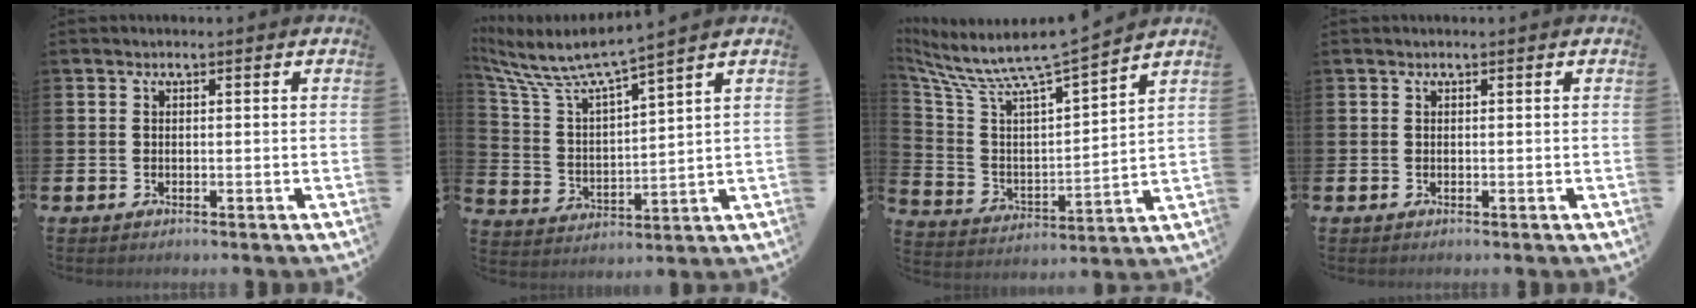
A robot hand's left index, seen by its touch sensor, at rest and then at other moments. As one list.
[{"total": 6.0, "force": [5.5, 0.1, 2.4], "torque": [-0.079, -0.044, 0.087]}, {"total": 8.7, "force": [7.9, 0.5, 3.7], "torque": [-0.110, -0.058, 0.126]}, {"total": 0.0}]